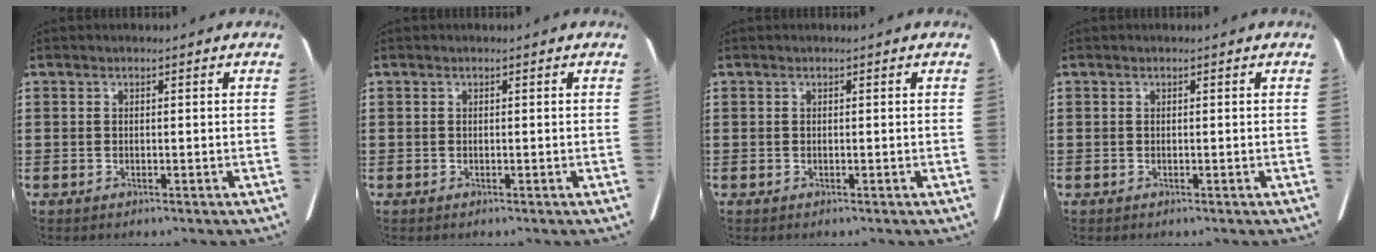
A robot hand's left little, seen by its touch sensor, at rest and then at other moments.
{"total": 0.0}
{"total": 0.0}
{"total": 0.0}